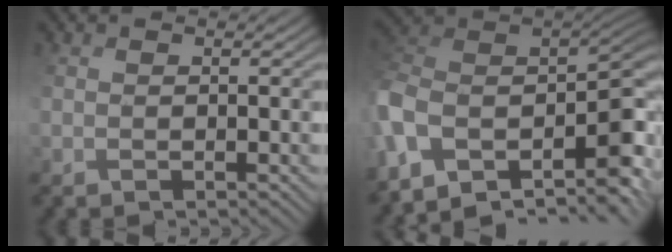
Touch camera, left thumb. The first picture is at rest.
{"total": 10.0, "force": [0.5, 5.2, 8.5], "torque": [-0.196, 0.001, 0.038]}